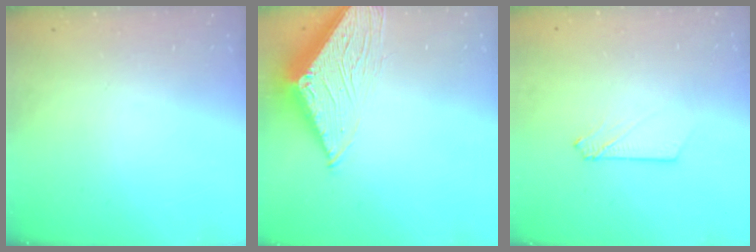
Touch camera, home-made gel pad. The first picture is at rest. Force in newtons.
{"total": 12.5, "press": 12.5, "slide": 1.0}
{"total": 2.9, "press": 2.9, "slide": 0.4}